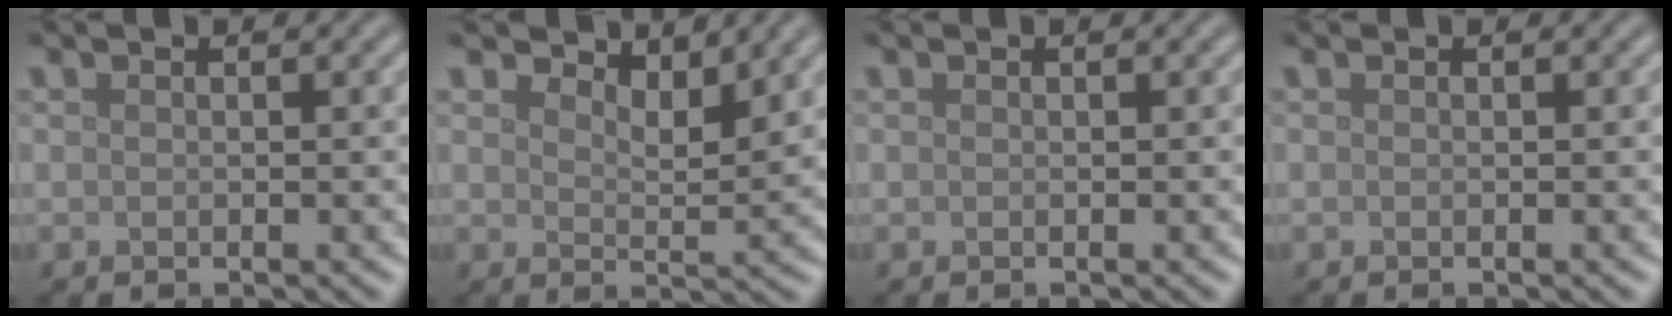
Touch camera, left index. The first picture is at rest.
{"total": 3.3, "force": [3.0, 0.7, 1.1], "torque": [-0.020, -0.004, 0.045]}
{"total": 0.0}
{"total": 0.0}